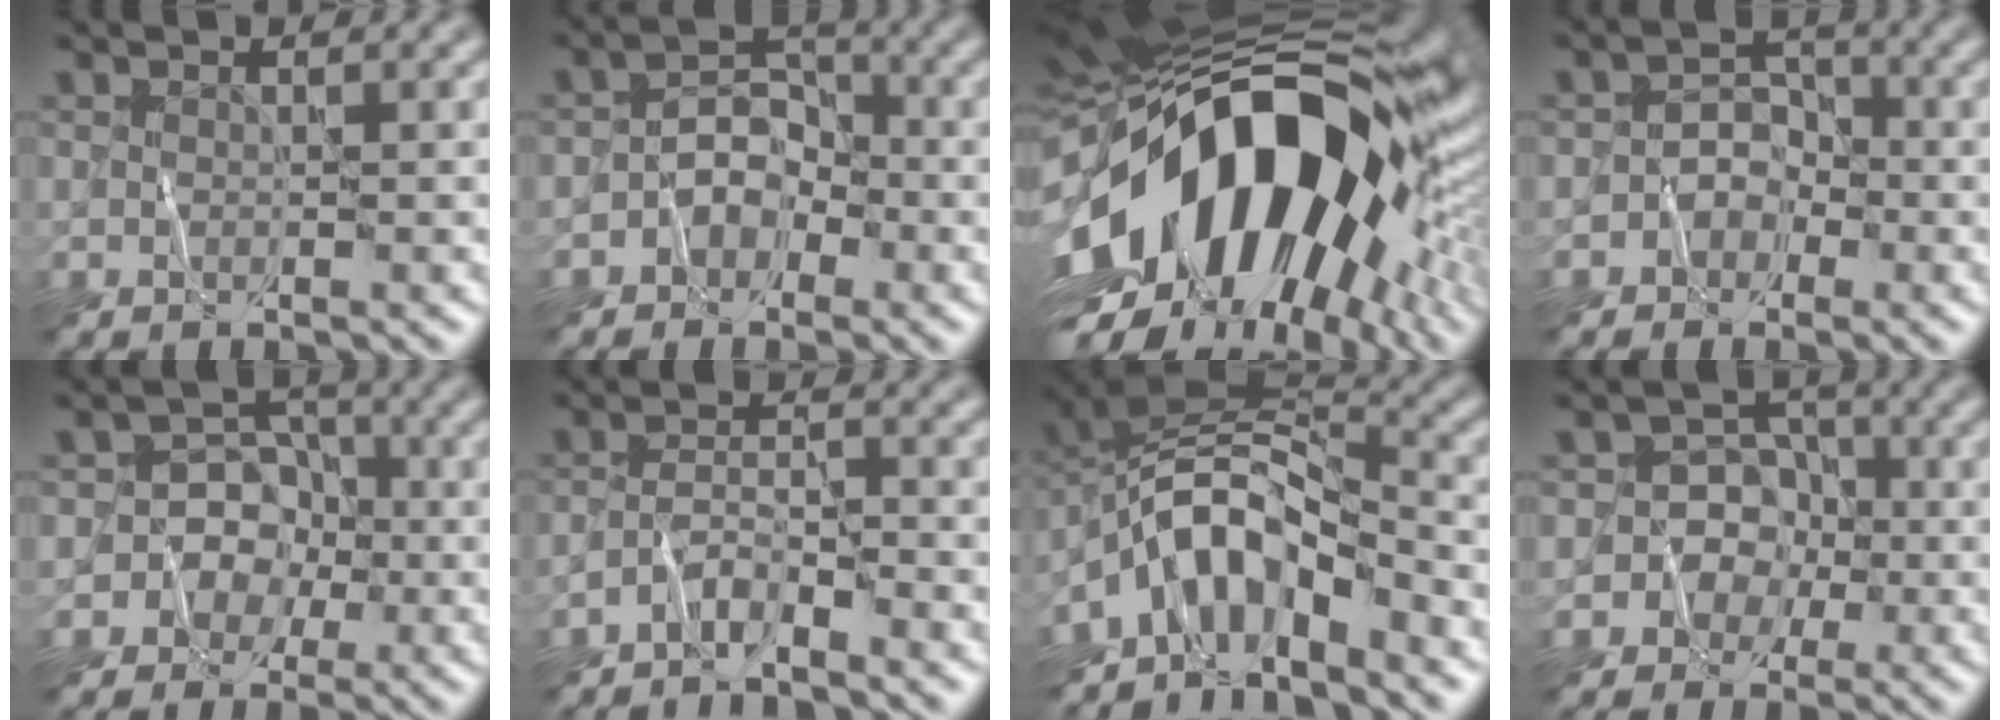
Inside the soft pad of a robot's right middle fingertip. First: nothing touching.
{"total": 2.7, "force": [-1.4, 2.1, 1.1], "torque": [-0.006, 0.012, -0.031]}
{"total": 20.7, "force": [-1.7, 12.2, 16.6], "torque": [-0.287, -0.007, -0.045]}
{"total": 2.1, "force": [-1.1, 1.7, 0.5], "torque": [0.006, 0.011, -0.023]}
{"total": 5.6, "force": [-2.2, 5.2, 0.6], "torque": [0.035, 0.015, -0.052]}
{"total": 2.4, "force": [-2.0, 0.4, 1.1], "torque": [-0.022, 0.008, -0.048]}
{"total": 8.0, "force": [-4.4, 3.7, 5.5], "torque": [-0.082, 0.012, -0.096]}
{"total": 5.1, "force": [-1.9, 4.7, 0.3], "torque": [0.040, 0.015, -0.044]}